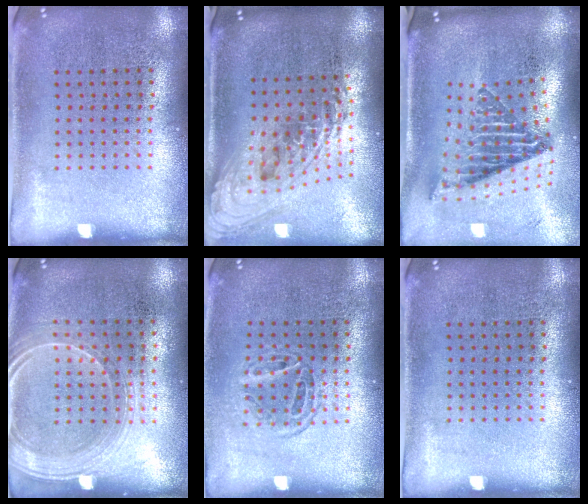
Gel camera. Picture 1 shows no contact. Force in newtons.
{"total": 2.4, "press": 1.7, "slide": 1.7}
{"total": 2.6, "press": 1.6, "slide": 2.0}
{"total": 1.7, "press": 1.5, "slide": 0.8}
{"total": 1.2, "press": 1.0, "slide": 0.6}
{"total": 0.0}